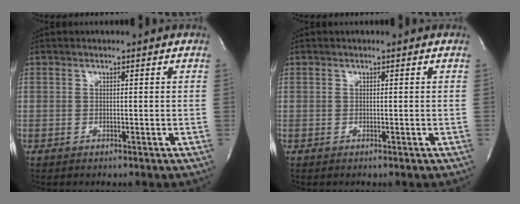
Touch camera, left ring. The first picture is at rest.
{"total": 0.0}